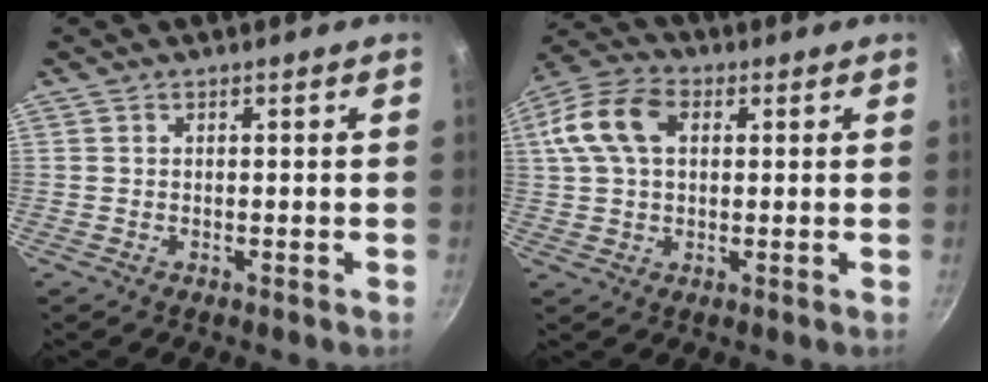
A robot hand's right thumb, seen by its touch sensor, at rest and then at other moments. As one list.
[{"total": 11.7, "force": [2.7, 7.6, 8.4], "torque": [-0.156, 0.021, 0.036]}]